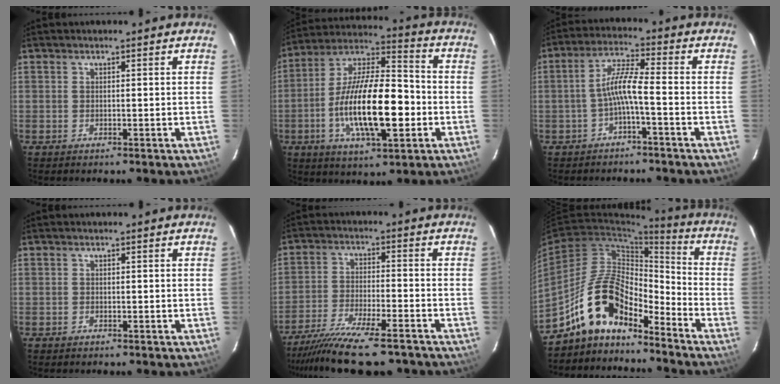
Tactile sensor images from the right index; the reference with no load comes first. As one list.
[{"total": 19.7, "force": [-4.5, 6.7, 18.0], "torque": [-0.334, 0.001, -0.083]}, {"total": 5.5, "force": [-2.2, 0.1, 5.0], "torque": [-0.115, 0.014, -0.041]}, {"total": 0.5, "force": [-0.4, 0.3, -0.1], "torque": [0.001, 0.002, -0.009]}, {"total": 16.3, "force": [-13.8, 2.7, 8.2], "torque": [-0.173, -0.036, -0.228]}, {"total": 14.0, "force": [-11.0, 5.0, 7.1], "torque": [-0.136, 0.023, -0.209]}]